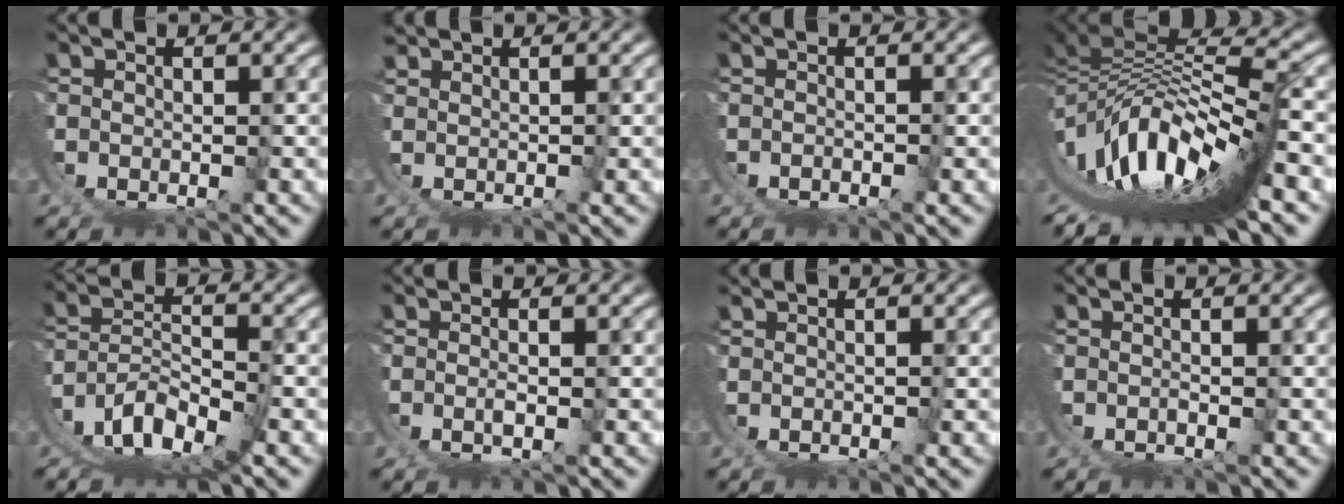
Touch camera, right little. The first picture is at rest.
{"total": 1.1, "force": [0.4, -0.6, -0.9], "torque": [0.021, 0.004, 0.007]}
{"total": 1.0, "force": [-0.5, 0.7, 0.5], "torque": [-0.012, -0.002, -0.007]}
{"total": 16.5, "force": [-1.1, 9.4, 13.6], "torque": [-0.240, -0.021, 0.000]}
{"total": 10.7, "force": [-0.8, 8.8, 6.2], "torque": [-0.162, -0.043, -0.006]}
{"total": 1.5, "force": [0.8, -0.4, 1.2], "torque": [-0.018, 0.001, 0.016]}
{"total": 0.0}
{"total": 1.0, "force": [-0.3, 0.7, 0.6], "torque": [-0.013, -0.001, -0.005]}